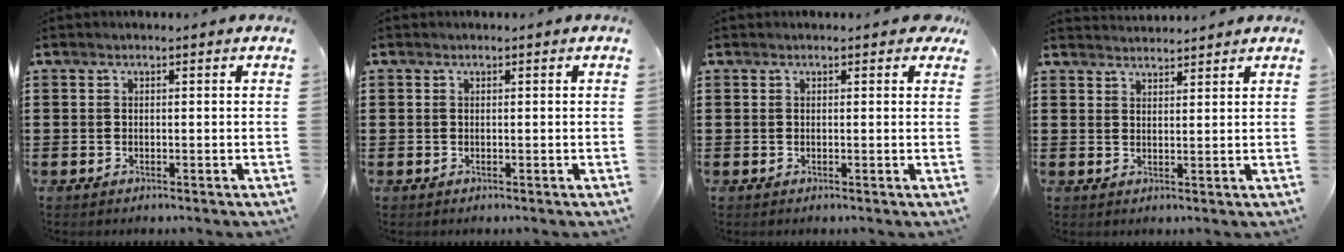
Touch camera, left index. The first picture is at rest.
{"total": 0.0}
{"total": 0.8, "force": [0.6, 0.4, 0.4], "torque": [-0.009, 0.004, 0.010]}
{"total": 2.2, "force": [2.2, -0.2, -0.2], "torque": [-0.002, -0.004, 0.043]}